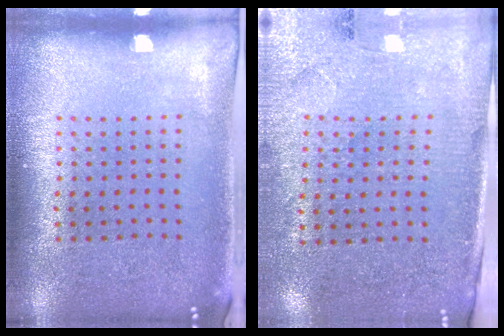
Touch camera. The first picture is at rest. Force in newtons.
{"total": 2.9, "press": 2.7, "slide": 1.1}